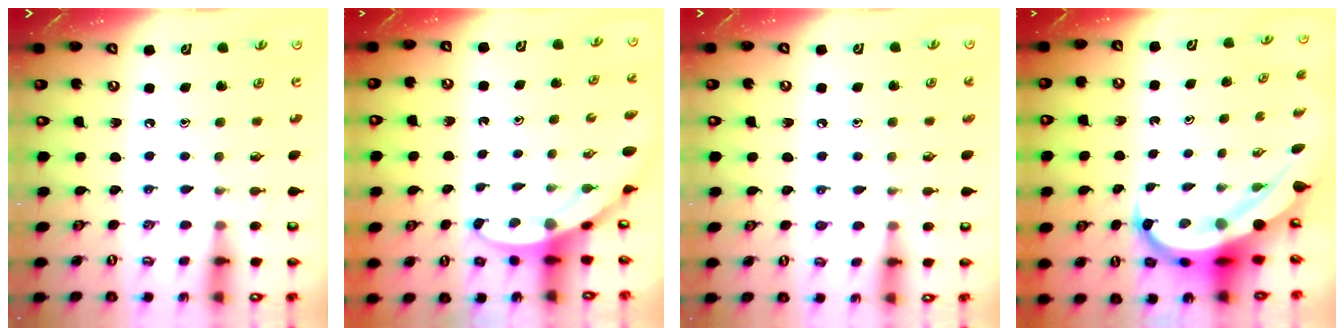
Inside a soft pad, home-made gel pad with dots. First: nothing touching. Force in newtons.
{"total": 3.9, "press": 3.9, "slide": 0.1}
{"total": 4.2, "press": 4.1, "slide": 0.9}
{"total": 11.9, "press": 11.8, "slide": 1.2}